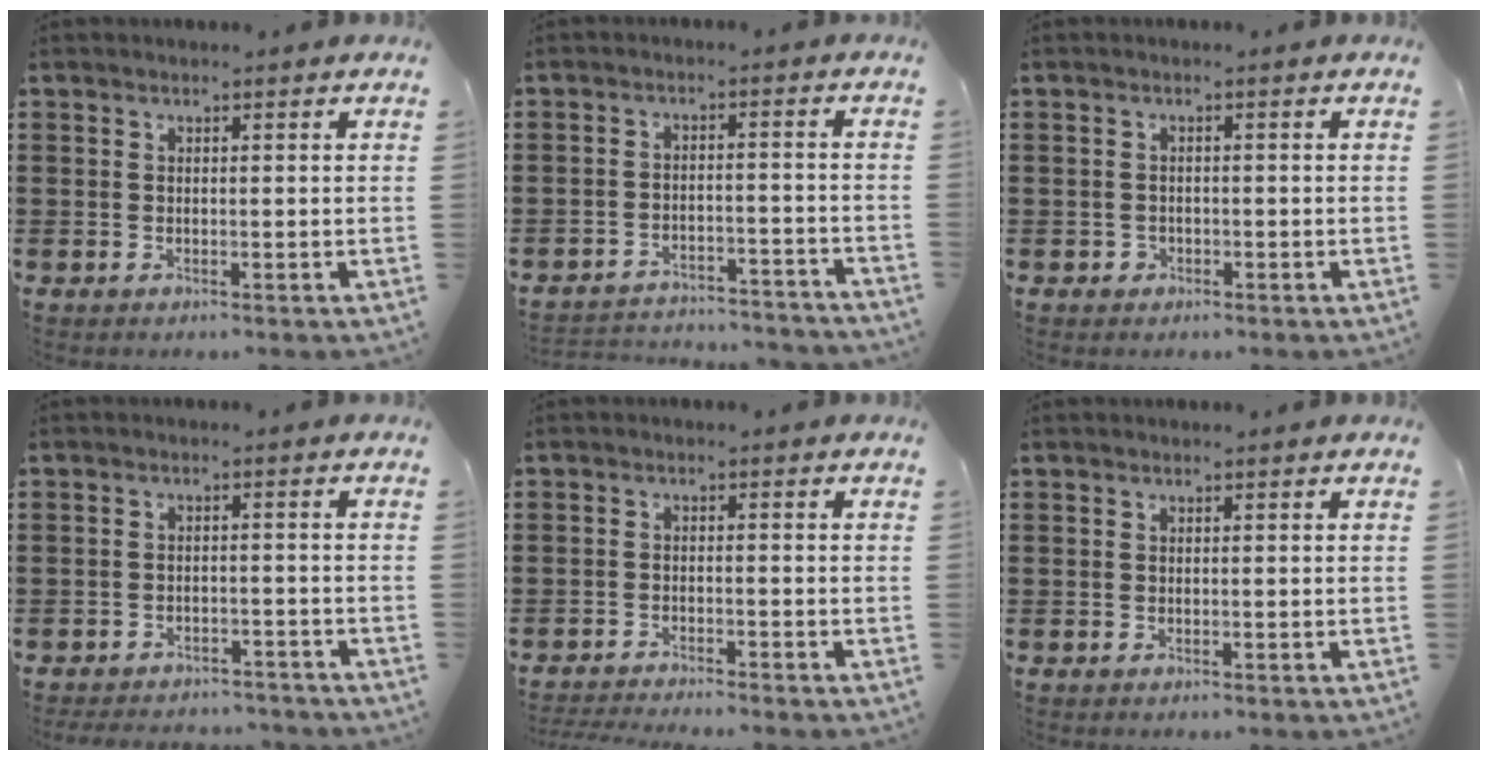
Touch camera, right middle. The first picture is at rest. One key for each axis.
{"total": 3.4, "fx": -3.4, "fy": 0.1, "fz": 0.4, "tx": -0.010, "ty": 0.004, "tz": -0.073}
{"total": 0.7, "fx": -0.3, "fy": 0.7, "fz": 0.1, "tx": -0.005, "ty": 0.002, "tz": -0.009}
{"total": 2.8, "fx": -2.8, "fy": 0.3, "fz": -0.1, "tx": -0.005, "ty": 0.001, "tz": -0.060}
{"total": 2.2, "fx": -2.2, "fy": -0.2, "fz": 0.2, "tx": -0.005, "ty": -0.002, "tz": -0.046}
{"total": 0.0}